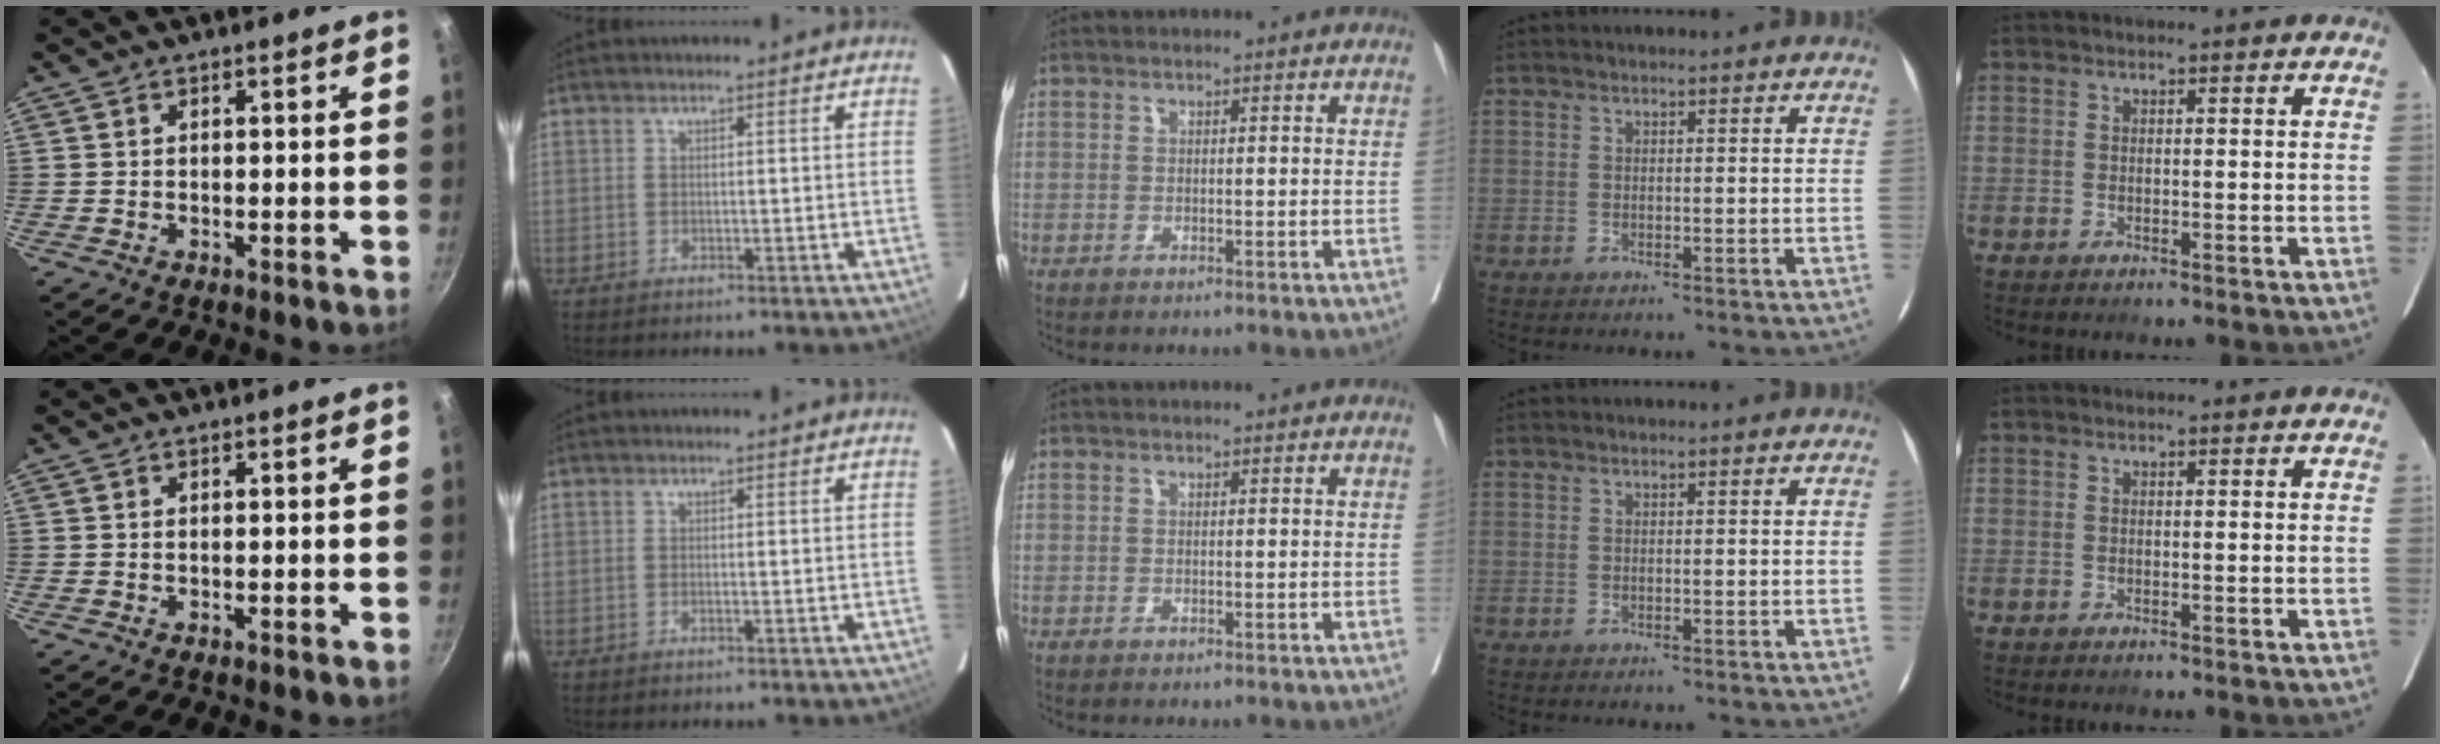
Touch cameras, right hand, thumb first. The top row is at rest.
{}